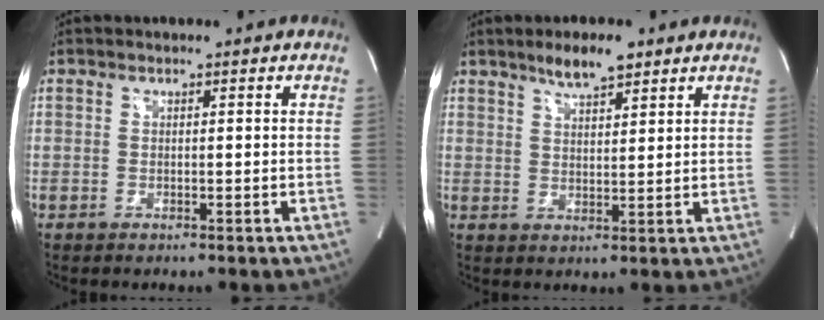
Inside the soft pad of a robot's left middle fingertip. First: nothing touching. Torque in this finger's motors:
{"motor_torque": [0.13, -0.11, 0.00, 0.04]}